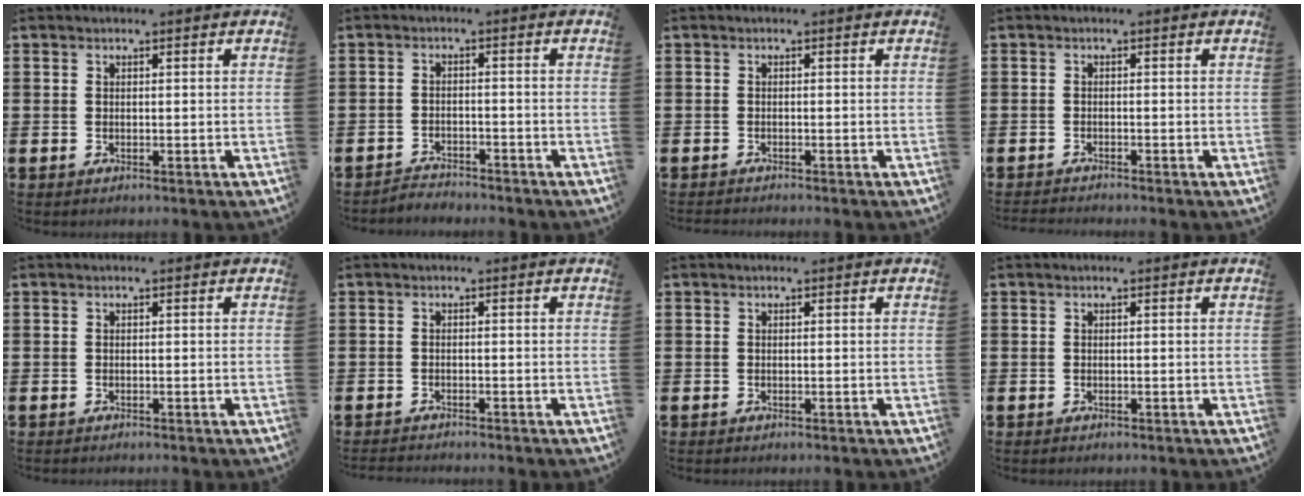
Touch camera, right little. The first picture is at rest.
{"total": 2.2, "force": [-2.1, 0.1, -0.3], "torque": [-0.003, 0.004, -0.048]}
{"total": 0.5, "force": [-0.5, 0.0, 0.0], "torque": [0.000, -0.002, -0.011]}
{"total": 0.8, "force": [-0.8, -0.1, 0.1], "torque": [-0.003, -0.002, -0.016]}
{"total": 0.0}
{"total": 0.9, "force": [-0.9, -0.1, 0.0], "torque": [-0.002, -0.001, -0.018]}
{"total": 0.0}
{"total": 0.0}